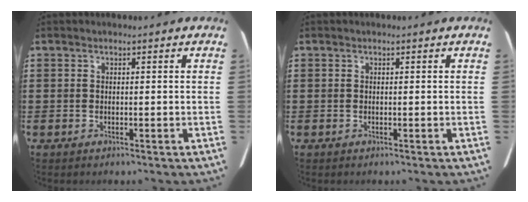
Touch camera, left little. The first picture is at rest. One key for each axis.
{"total": 0.0}